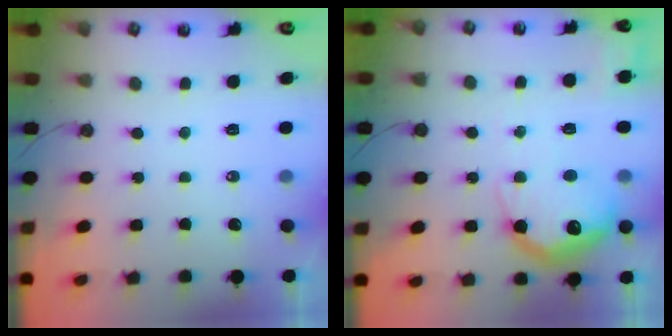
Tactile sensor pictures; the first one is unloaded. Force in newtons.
{"total": 21.3, "press": 21.2, "slide": 1.8}